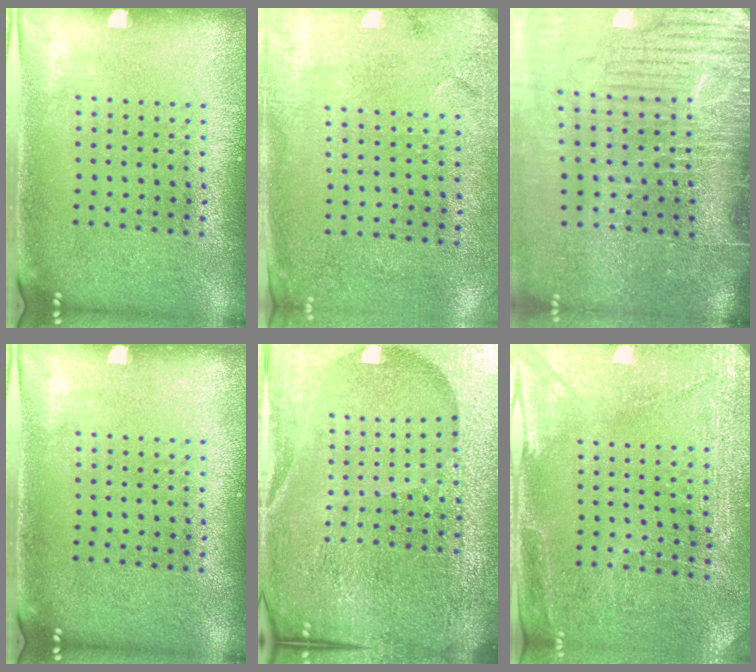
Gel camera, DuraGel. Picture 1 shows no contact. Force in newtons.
{"total": 2.7, "press": 2.2, "slide": 1.6}
{"total": 5.0, "press": 4.2, "slide": 2.8}
{"total": 0.0}
{"total": 6.8, "press": 5.9, "slide": 3.5}
{"total": 2.9, "press": 2.8, "slide": 0.7}